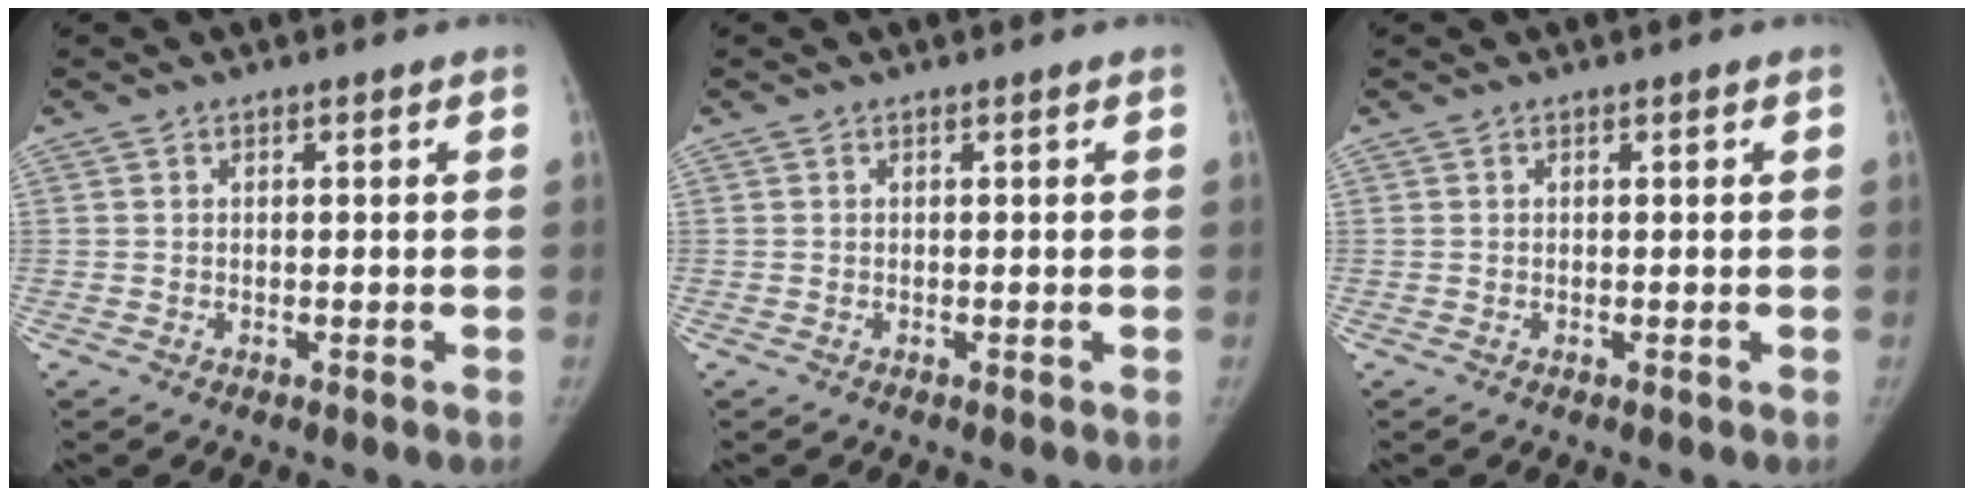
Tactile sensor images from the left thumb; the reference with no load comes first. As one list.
[{"total": 0.0}, {"total": 0.0}]